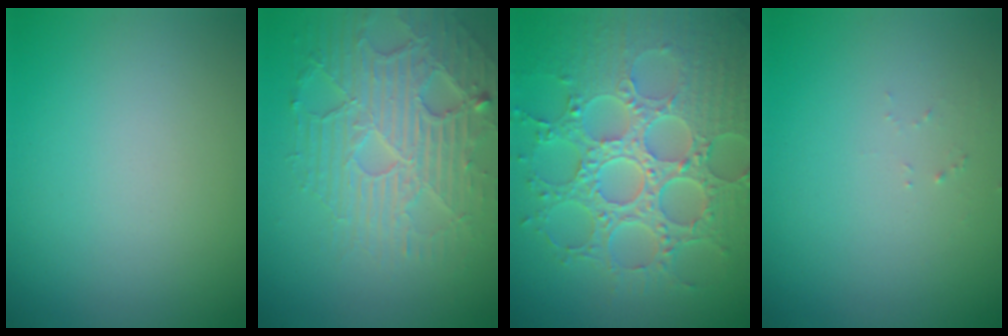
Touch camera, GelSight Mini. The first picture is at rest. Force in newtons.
{"total": 5.8, "press": 4.6, "slide": 3.5}
{"total": 8.9, "press": 6.6, "slide": 6.0}
{"total": 0.7, "press": 0.7, "slide": 0.1}